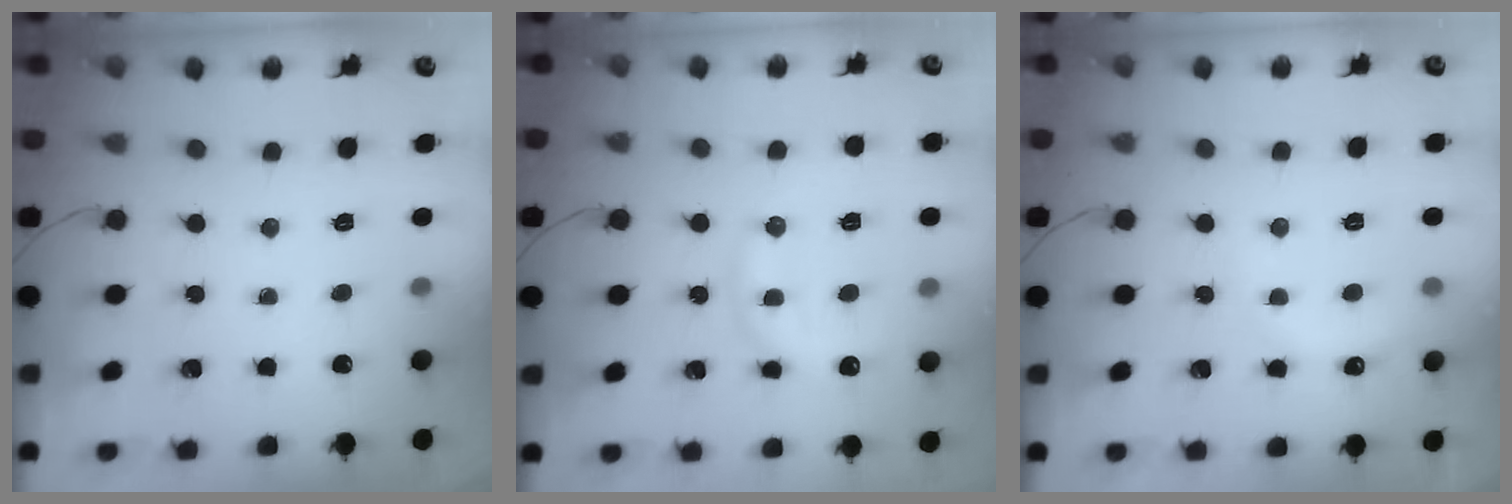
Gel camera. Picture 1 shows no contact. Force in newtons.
{"total": 11.9, "press": 11.9, "slide": 0.7}
{"total": 3.0, "press": 2.9, "slide": 0.8}